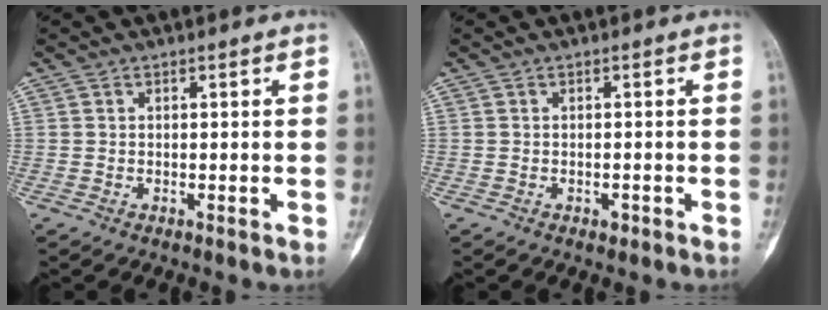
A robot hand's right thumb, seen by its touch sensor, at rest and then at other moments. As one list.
[{"total": 1.0, "force": [-0.6, 0.6, 0.6], "torque": [-0.007, 0.003, -0.008]}]